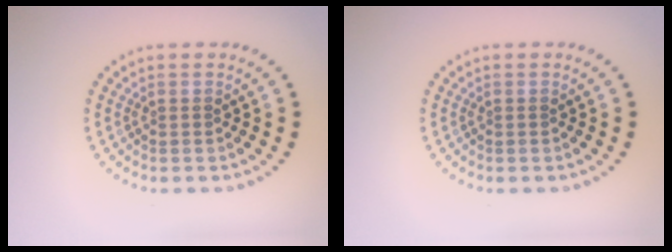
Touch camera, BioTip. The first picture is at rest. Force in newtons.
{"total": 0.0}